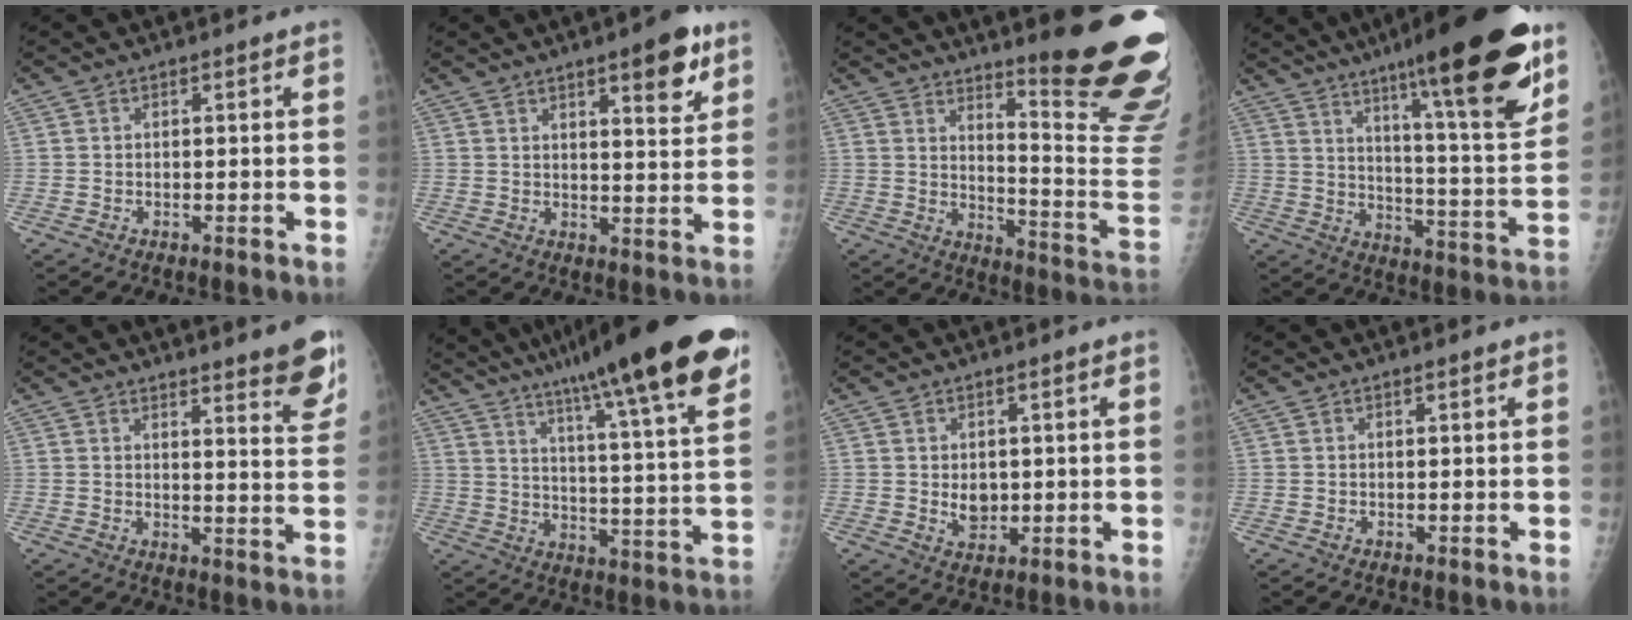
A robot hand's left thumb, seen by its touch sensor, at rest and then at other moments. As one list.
[{"total": 7.1, "force": [4.1, 1.4, 5.7], "torque": [-0.073, -0.023, 0.057]}, {"total": 23.0, "force": [15.5, 2.5, 16.8], "torque": [-0.201, -0.146, 0.209]}, {"total": 24.9, "force": [15.3, 3.3, 19.4], "torque": [-0.264, -0.063, 0.234]}, {"total": 9.2, "force": [7.0, 1.1, 5.8], "torque": [-0.051, -0.051, 0.082]}, {"total": 27.2, "force": [19.0, 2.3, 19.3], "torque": [-0.283, -0.067, 0.276]}, {"total": 3.7, "force": [0.4, 2.6, 2.6], "torque": [-0.027, -0.009, 0.016]}, {"total": 0.6, "force": [0.4, 0.0, 0.4], "torque": [-0.009, -0.001, 0.008]}]